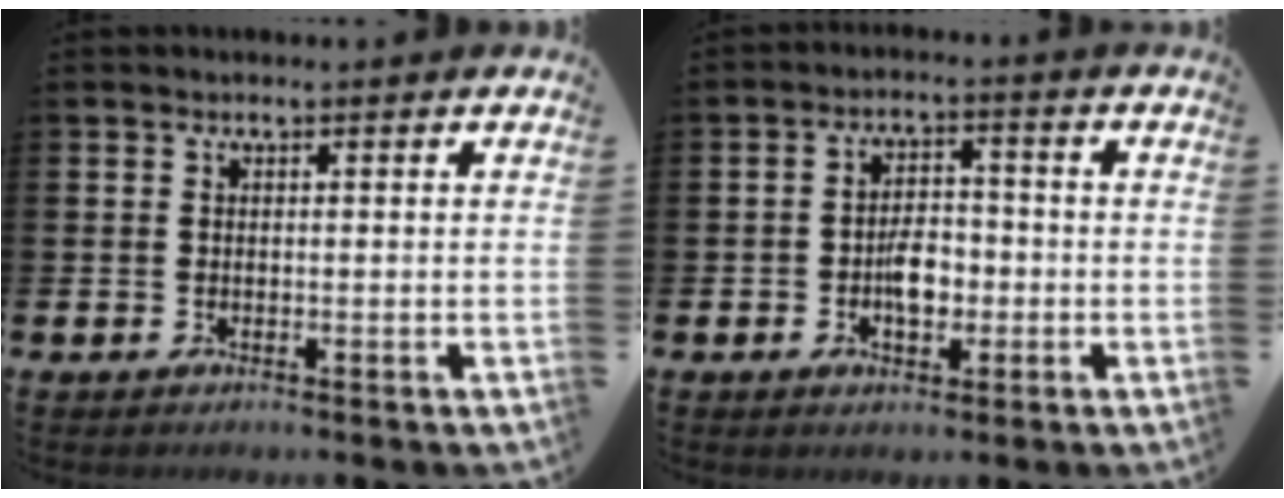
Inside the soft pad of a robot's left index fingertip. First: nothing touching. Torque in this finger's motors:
{"motor_torque": [0.33, -0.07, 0.12, 0.10]}